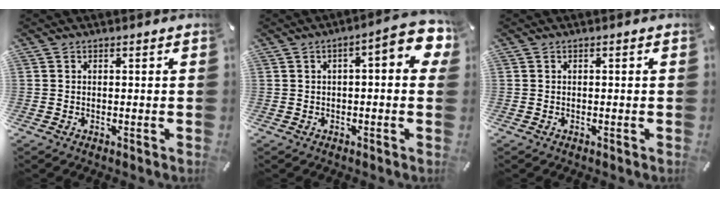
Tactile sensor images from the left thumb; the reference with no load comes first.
{"total": 8.4, "force": [2.2, 2.8, 7.7], "torque": [-0.100, -0.021, 0.035]}
{"total": 0.0}